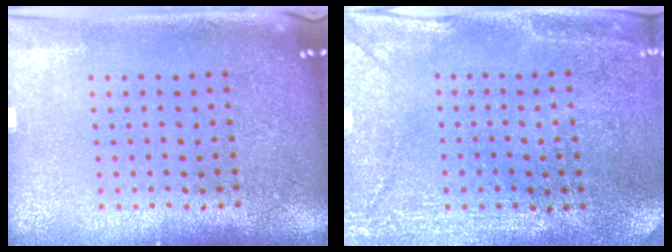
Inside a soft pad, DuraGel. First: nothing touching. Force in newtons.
{"total": 2.9, "press": 2.7, "slide": 1.0}